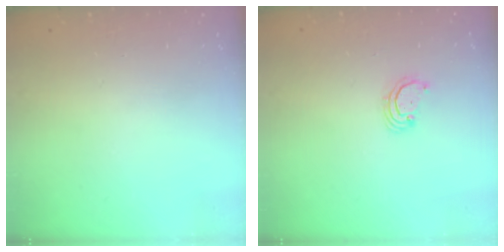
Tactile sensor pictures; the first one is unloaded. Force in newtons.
{"total": 2.3, "press": 2.3, "slide": 0.2}